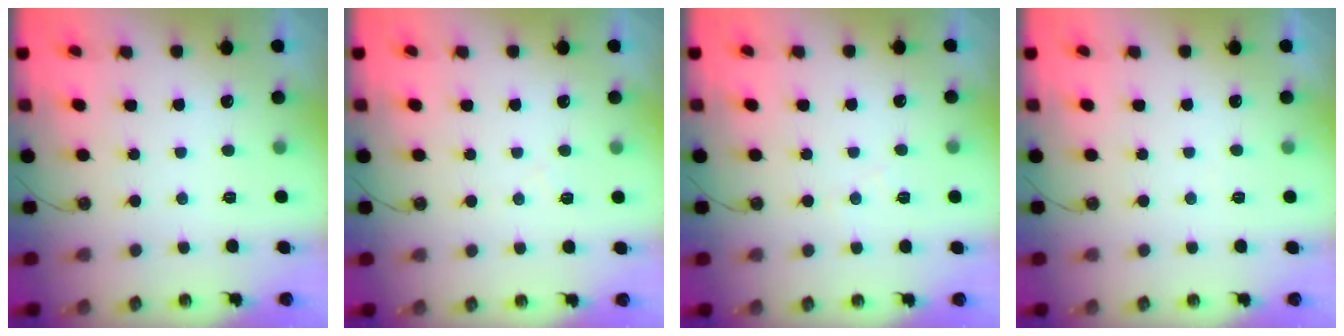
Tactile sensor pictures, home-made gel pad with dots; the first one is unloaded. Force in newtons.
{"total": 4.3, "press": 4.2, "slide": 0.7}
{"total": 5.6, "press": 5.6, "slide": 0.8}
{"total": 2.3, "press": 2.2, "slide": 0.4}